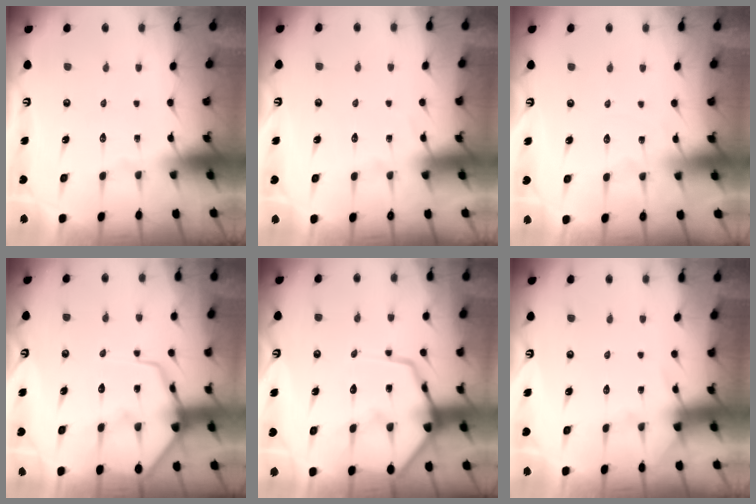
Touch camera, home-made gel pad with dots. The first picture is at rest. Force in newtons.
{"total": 5.0, "press": 4.9, "slide": 0.7}
{"total": 5.4, "press": 5.4, "slide": 0.7}
{"total": 11.0, "press": 10.9, "slide": 1.0}
{"total": 14.7, "press": 14.6, "slide": 1.6}
{"total": 5.0, "press": 4.9, "slide": 0.6}